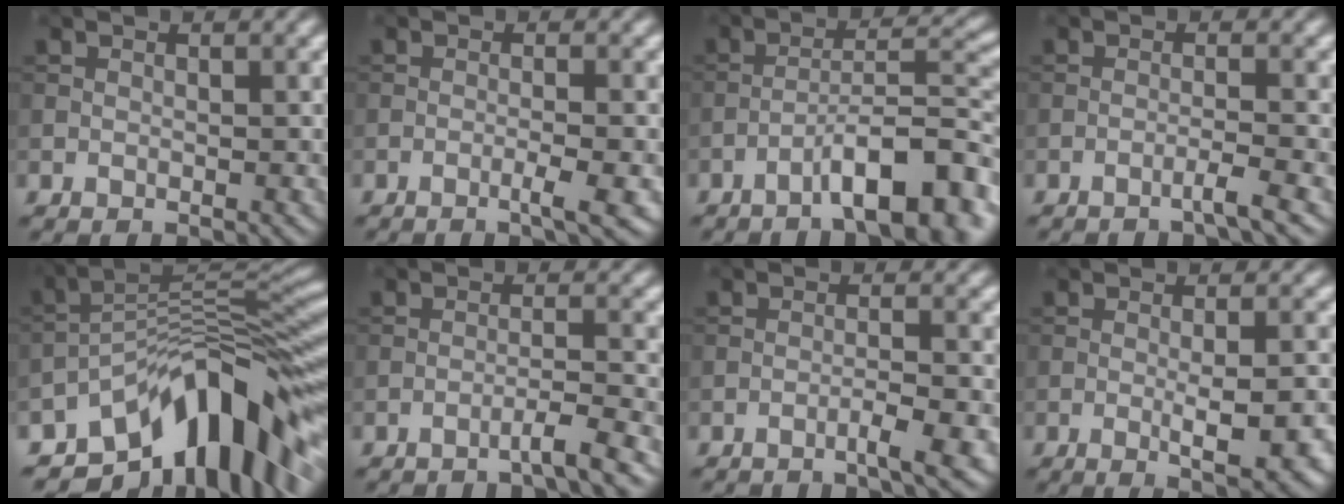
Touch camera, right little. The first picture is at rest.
{"total": 2.4, "force": [-1.0, 0.3, 2.2], "torque": [-0.028, 0.004, -0.024]}
{"total": 9.8, "force": [-5.7, 2.3, 7.6], "torque": [-0.109, 0.017, -0.089]}
{"total": 1.9, "force": [-1.2, 0.1, 1.5], "torque": [-0.013, 0.006, -0.034]}
{"total": 13.6, "force": [-8.2, 5.2, 9.4], "torque": [-0.134, 0.017, -0.147]}
{"total": 2.8, "force": [-1.9, 0.1, 2.0], "torque": [-0.020, 0.010, -0.047]}
{"total": 3.0, "force": [-1.7, 0.4, 2.4], "torque": [-0.031, 0.008, -0.039]}
{"total": 5.4, "force": [-1.4, 1.3, 5.0], "torque": [-0.074, -0.008, -0.015]}